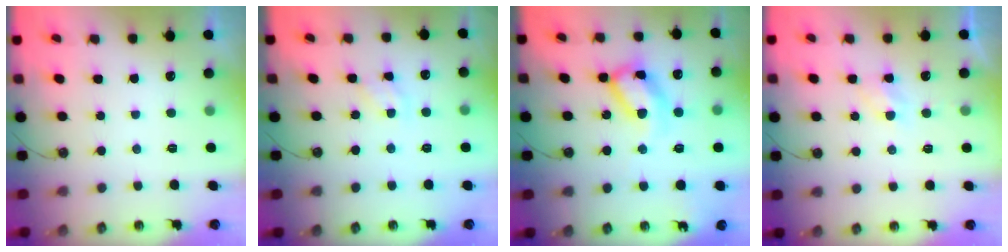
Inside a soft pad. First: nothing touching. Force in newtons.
{"total": 3.0, "press": 2.9, "slide": 0.4}
{"total": 17.2, "press": 17.2, "slide": 1.5}
{"total": 3.4, "press": 3.4, "slide": 0.4}